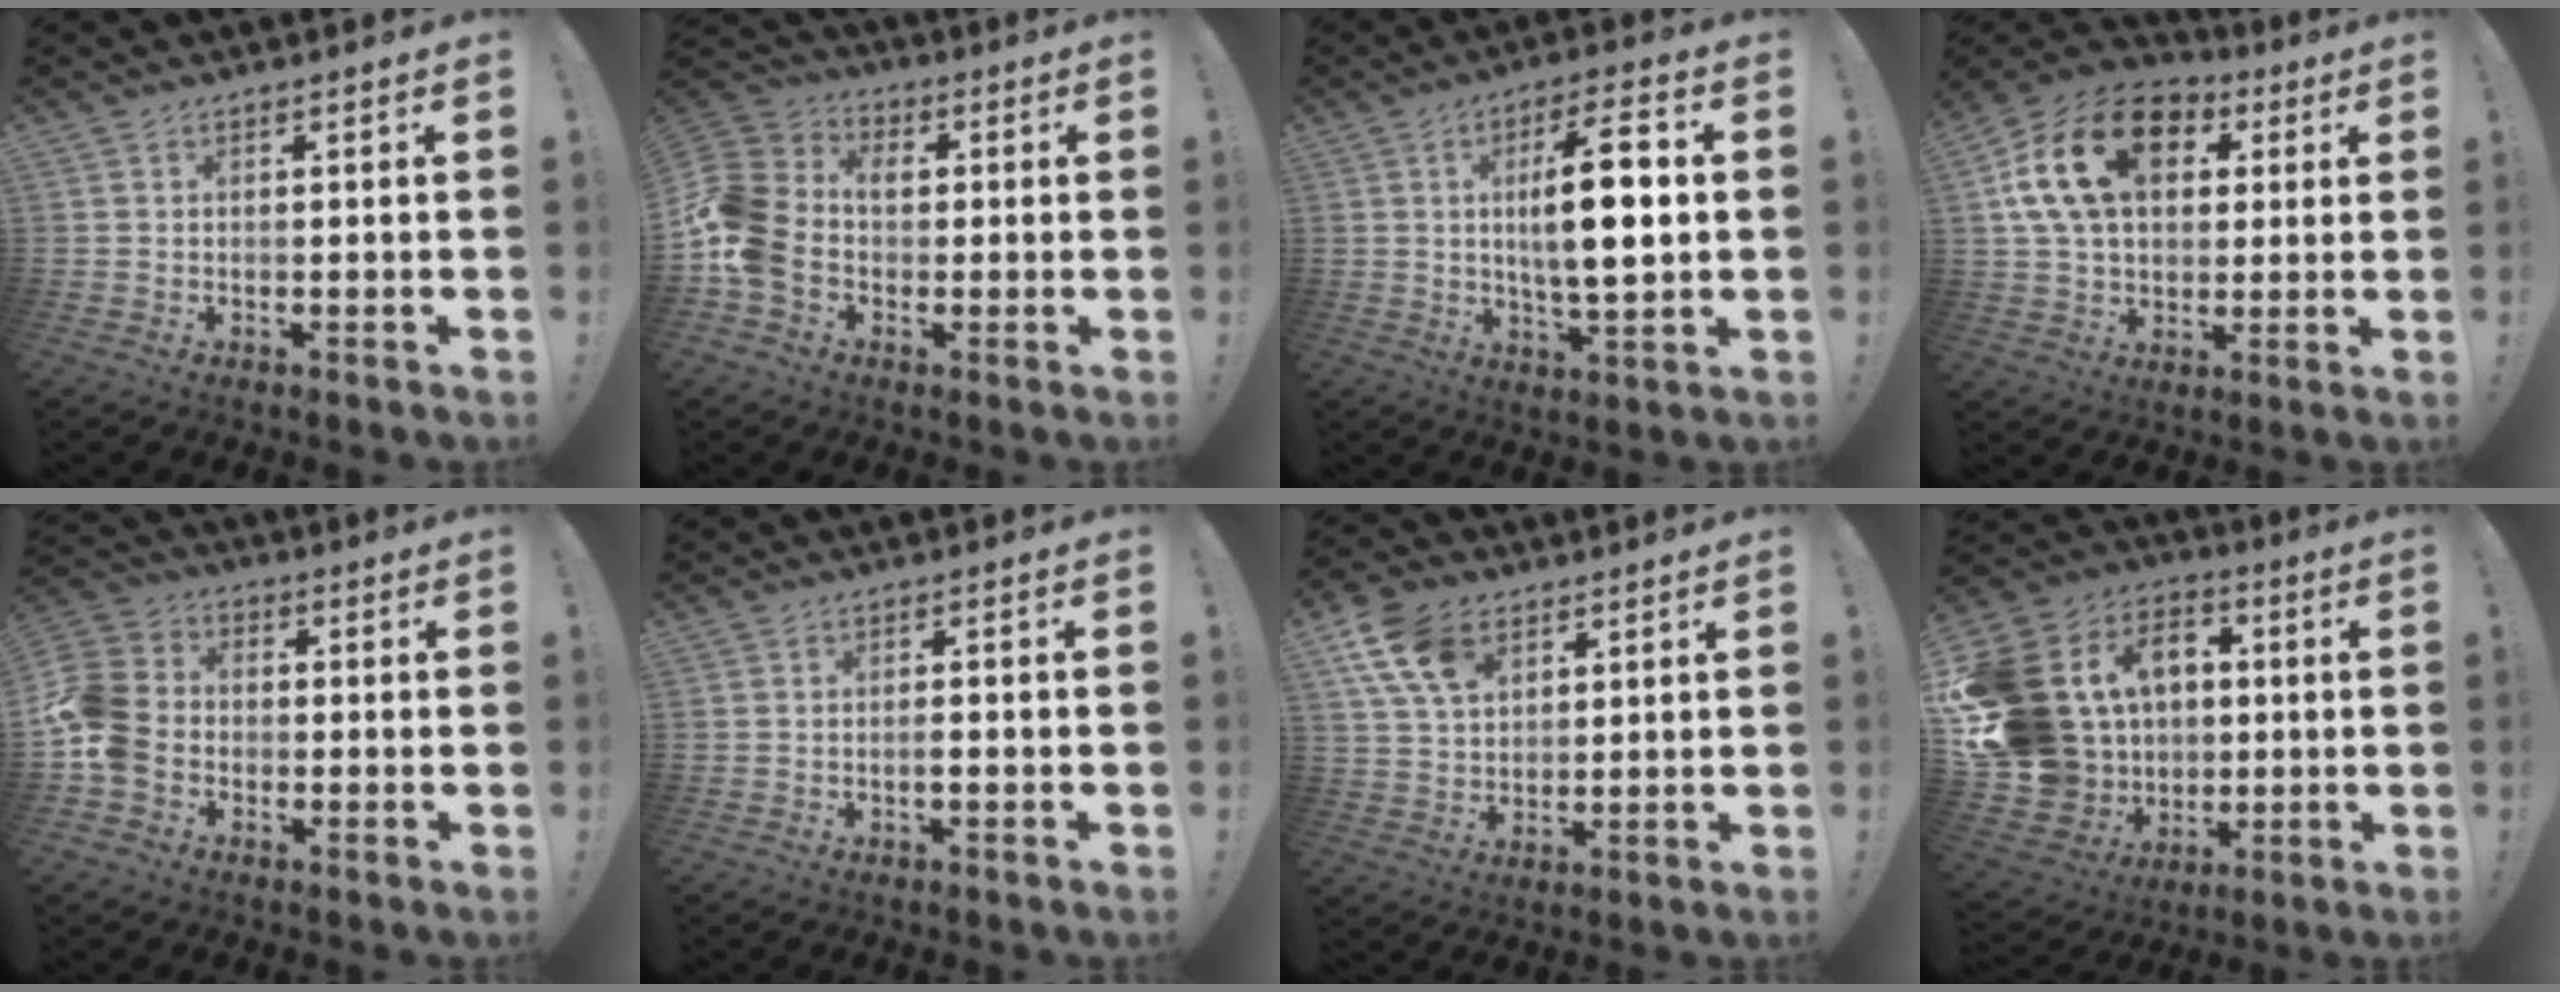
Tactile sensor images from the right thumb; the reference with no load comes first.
{"total": 14.5, "force": [-1.5, 12.0, 8.0], "torque": [-0.179, 0.020, -0.026]}
{"total": 14.6, "force": [1.5, 4.4, 13.8], "torque": [-0.226, -0.002, 0.015]}
{"total": 20.8, "force": [6.5, 14.0, 14.0], "torque": [-0.242, -0.006, 0.122]}
{"total": 11.4, "force": [-3.7, 9.1, 5.7], "torque": [-0.120, 0.037, -0.066]}
{"total": 1.5, "force": [-0.8, 0.4, 1.2], "torque": [-0.028, 0.004, -0.014]}
{"total": 13.0, "force": [6.4, 8.6, 7.4], "torque": [-0.138, -0.013, 0.125]}
{"total": 22.8, "force": [2.6, 19.7, 11.1], "torque": [-0.224, -0.006, 0.102]}